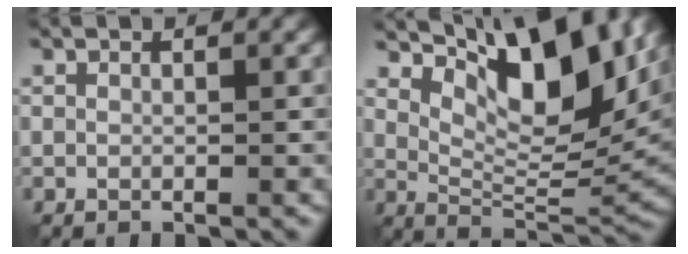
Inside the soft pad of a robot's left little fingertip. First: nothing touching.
{"total": 11.0, "force": [5.4, 3.8, 8.9], "torque": [-0.128, -0.002, 0.096]}